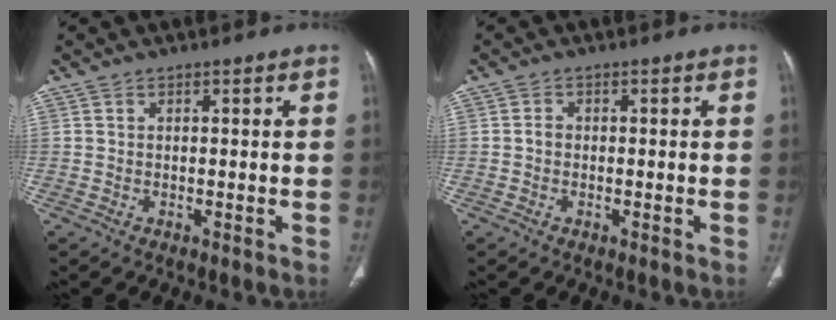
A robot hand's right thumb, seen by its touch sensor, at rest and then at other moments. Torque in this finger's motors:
{"motor_torque": [0.65, 0.63, 0.58, -0.39, -0.03]}